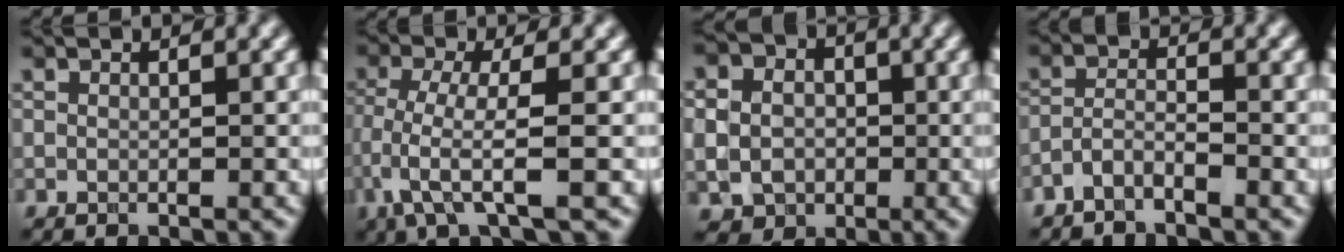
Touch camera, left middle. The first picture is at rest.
{"total": 4.9, "force": [-1.8, 0.8, 4.4], "torque": [-0.089, -0.007, -0.042]}
{"total": 7.1, "force": [-0.1, 6.3, 3.1], "torque": [-0.063, 0.006, -0.022]}
{"total": 2.1, "force": [-1.7, 0.5, 1.1], "torque": [-0.025, 0.006, -0.041]}